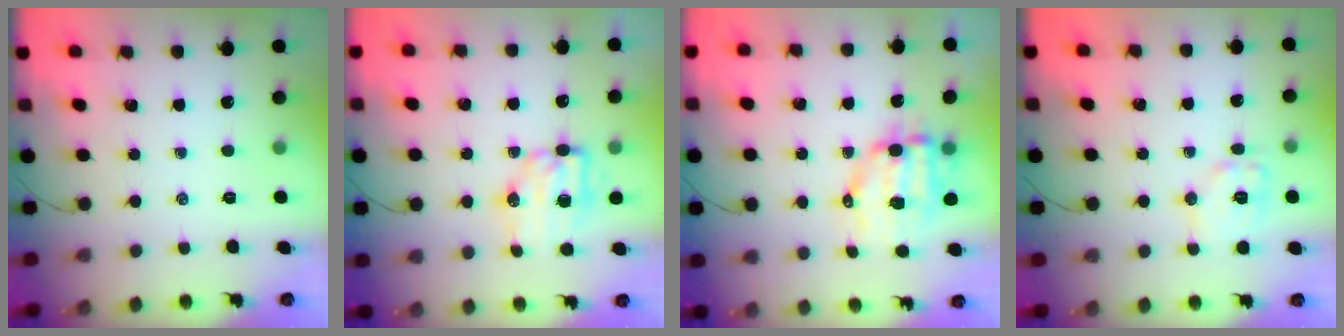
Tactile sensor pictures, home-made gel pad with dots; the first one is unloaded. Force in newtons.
{"total": 8.1, "press": 8.0, "slide": 0.9}
{"total": 9.7, "press": 9.4, "slide": 2.1}
{"total": 10.1, "press": 10.1, "slide": 0.4}